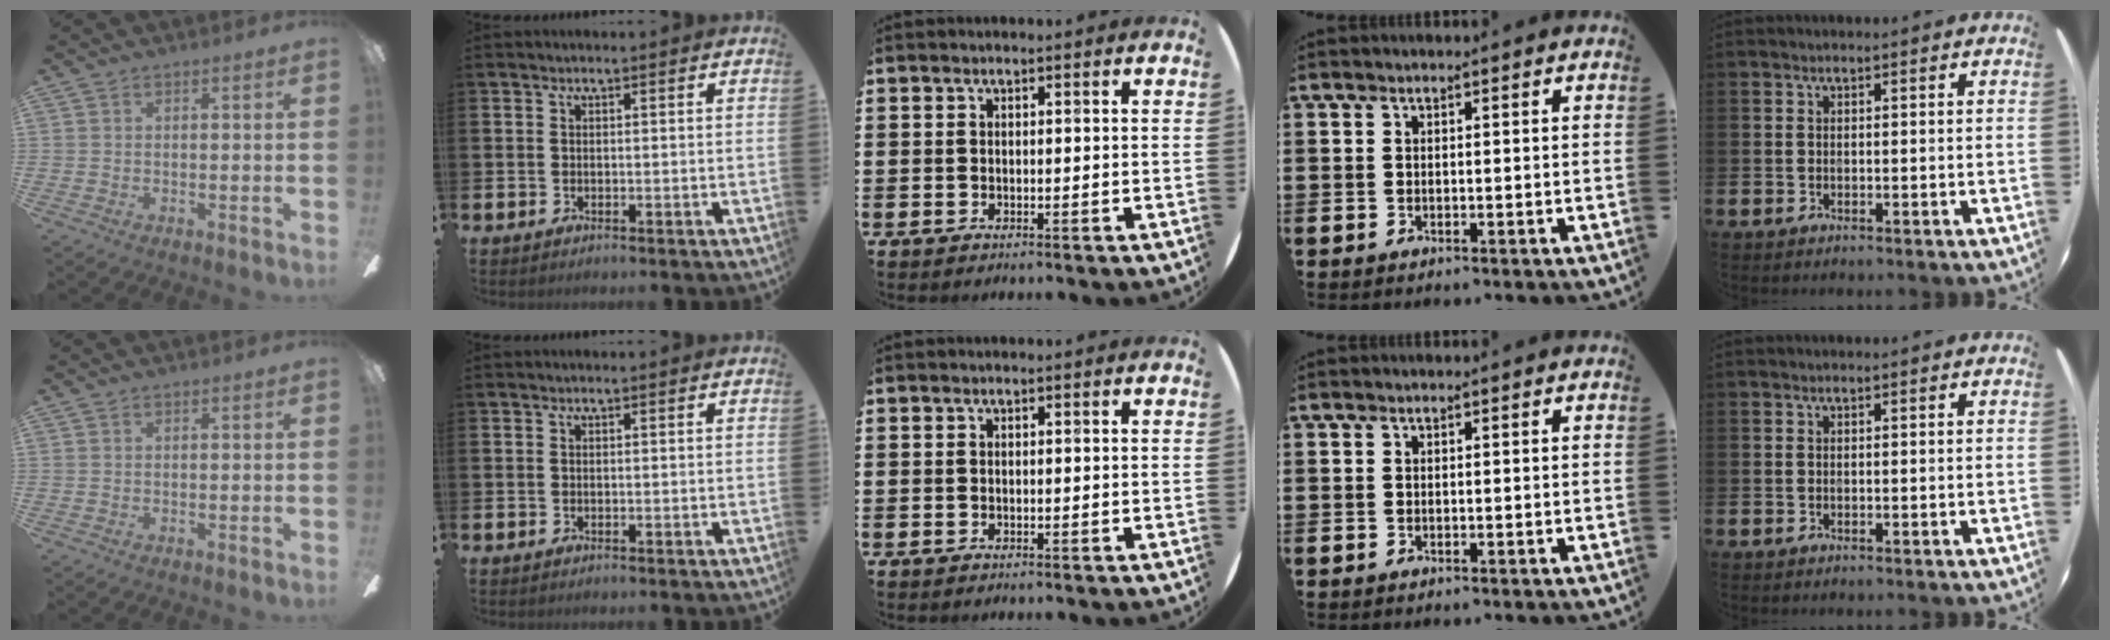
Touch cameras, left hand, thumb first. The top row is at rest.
{}